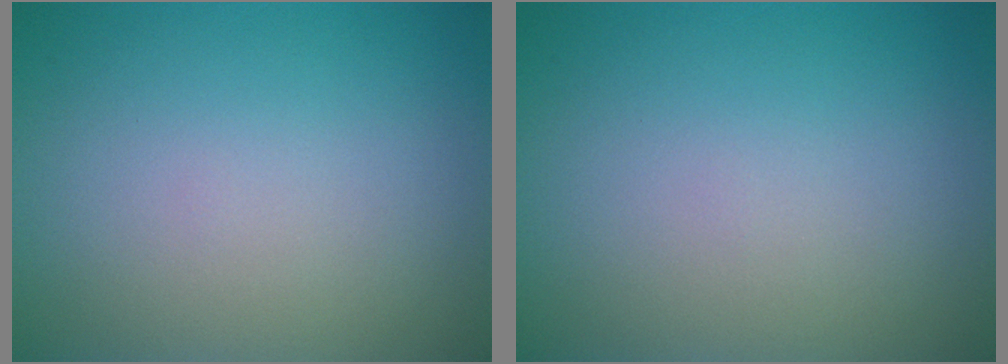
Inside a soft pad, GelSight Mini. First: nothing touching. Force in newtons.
{"total": 0.0}